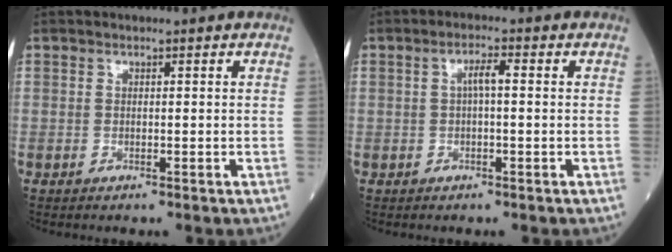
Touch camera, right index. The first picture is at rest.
{"total": 2.6, "force": [0.2, 0.6, 2.5], "torque": [-0.049, 0.007, 0.003]}